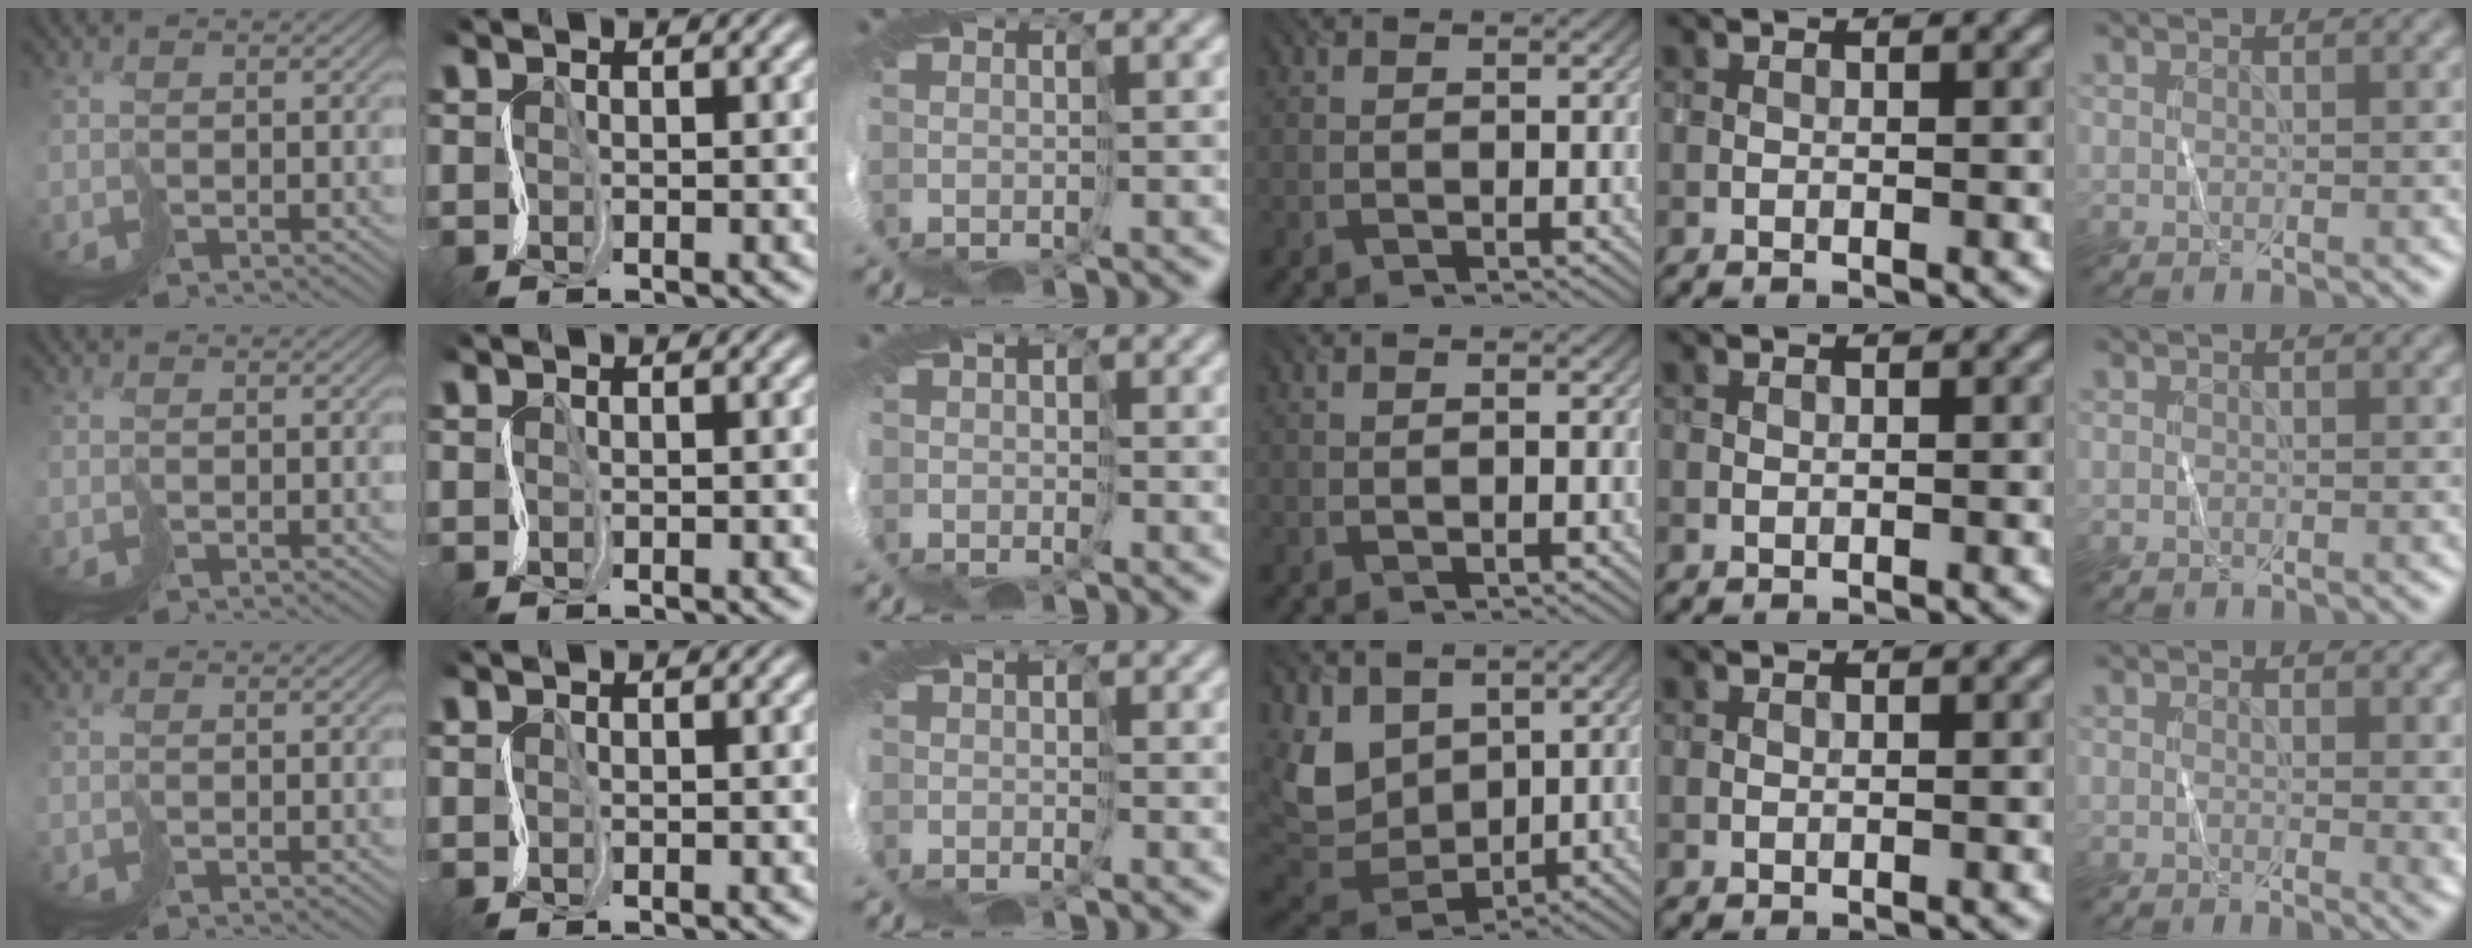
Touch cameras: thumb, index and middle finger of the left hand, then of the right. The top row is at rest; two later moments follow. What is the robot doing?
{"motion": "cut", "object": "tape"}